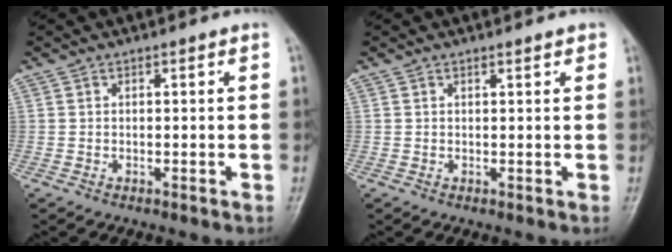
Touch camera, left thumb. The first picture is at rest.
{"total": 1.0, "force": [0.7, 0.3, 0.6], "torque": [-0.007, -0.003, 0.008]}